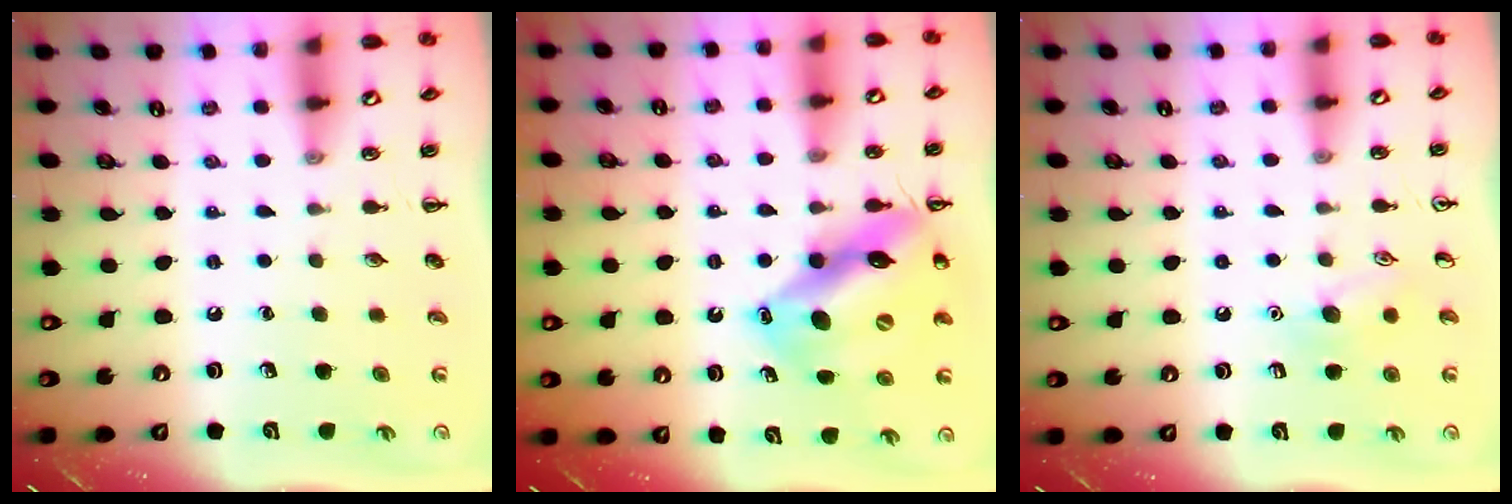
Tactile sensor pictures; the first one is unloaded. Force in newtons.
{"total": 15.7, "press": 15.1, "slide": 4.2}
{"total": 7.7, "press": 7.6, "slide": 1.6}